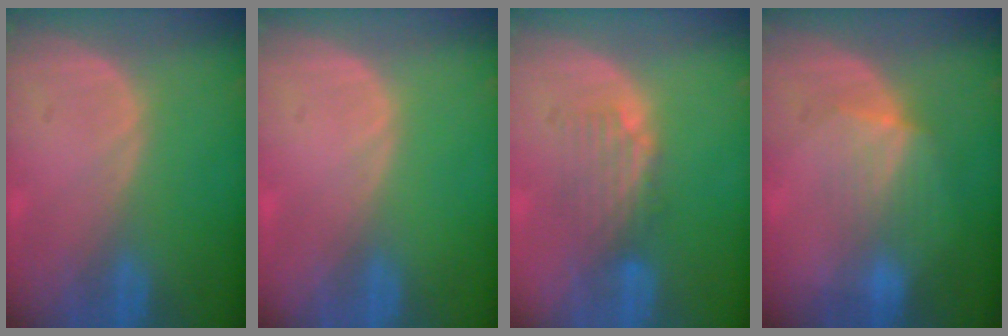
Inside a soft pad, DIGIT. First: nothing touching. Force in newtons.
{"total": 0.0}
{"total": 4.7, "press": 3.9, "slide": 2.5}
{"total": 4.6, "press": 4.4, "slide": 1.1}